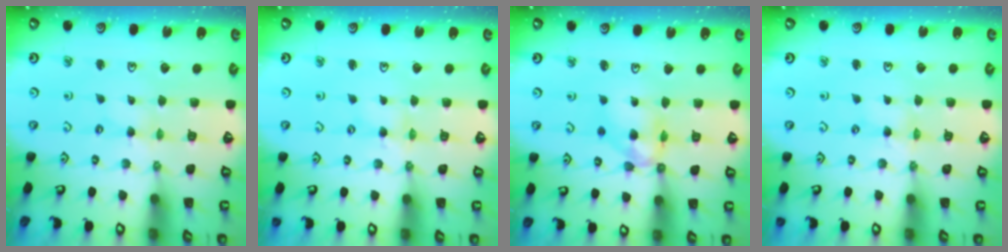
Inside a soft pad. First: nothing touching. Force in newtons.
{"total": 1.6, "press": 1.6, "slide": 0.2}
{"total": 11.8, "press": 11.7, "slide": 1.1}
{"total": 0.0}